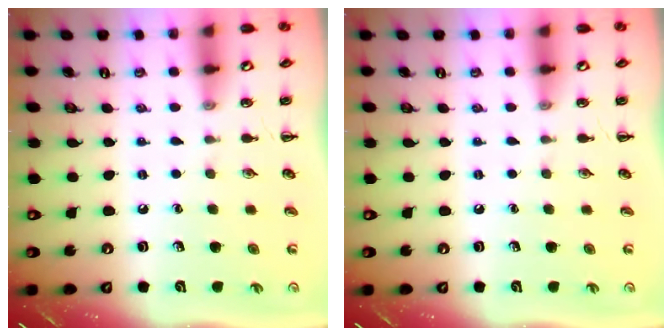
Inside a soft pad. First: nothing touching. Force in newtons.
{"total": 0.0}